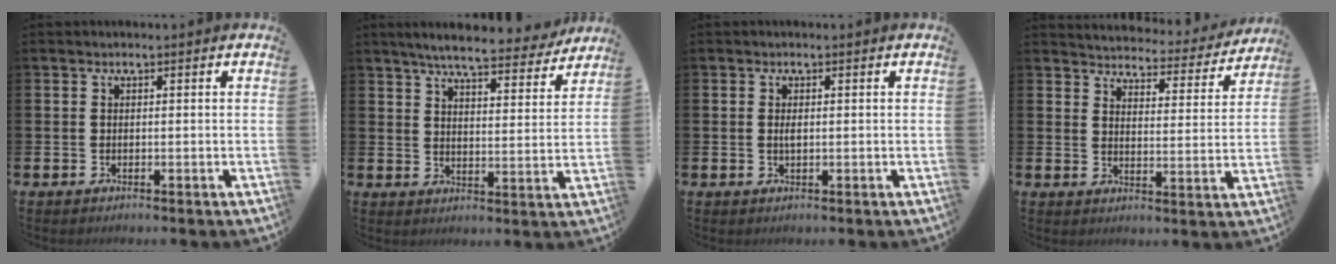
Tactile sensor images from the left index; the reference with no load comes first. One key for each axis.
{"total": 6.7, "fx": 6.2, "fy": 0.8, "fz": 2.3, "tx": -0.052, "ty": -0.035, "tz": 0.104}
{"total": 1.0, "fx": 0.2, "fy": 0.4, "fz": 0.9, "tx": -0.014, "ty": 0.000, "tz": 0.001}
{"total": 4.1, "fx": 4.0, "fy": 0.7, "fz": 0.2, "tx": -0.019, "ty": -0.038, "tz": 0.064}